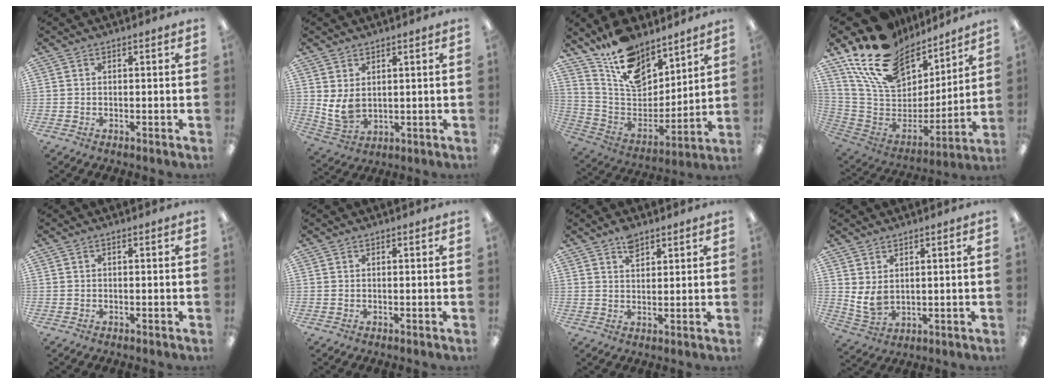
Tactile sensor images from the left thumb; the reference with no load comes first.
{"total": 6.2, "force": [1.9, 4.3, 4.0], "torque": [-0.088, -0.014, 0.038]}
{"total": 15.7, "force": [12.2, 8.0, 5.9], "torque": [-0.119, -0.083, 0.227]}
{"total": 21.4, "force": [14.6, 12.2, 9.6], "torque": [-0.182, -0.089, 0.275]}
{"total": 0.0}
{"total": 0.0}
{"total": 4.3, "force": [3.1, 2.1, 2.1], "torque": [-0.031, -0.011, 0.055]}
{"total": 5.3, "force": [2.2, 3.5, 3.4], "torque": [-0.078, -0.021, 0.040]}